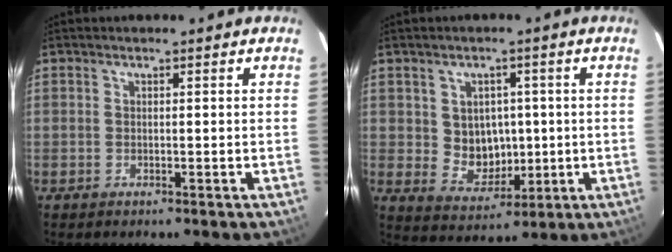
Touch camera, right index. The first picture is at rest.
{"total": 7.4, "force": [0.5, 6.6, 3.3], "torque": [-0.064, 0.005, 0.027]}